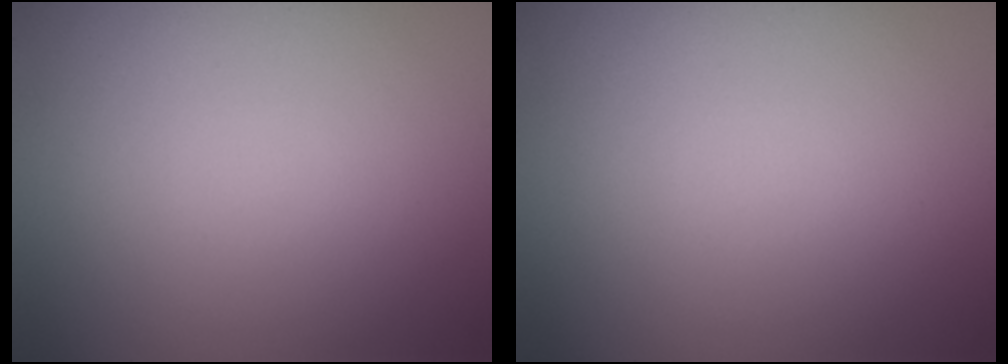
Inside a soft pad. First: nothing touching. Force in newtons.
{"total": 0.0}